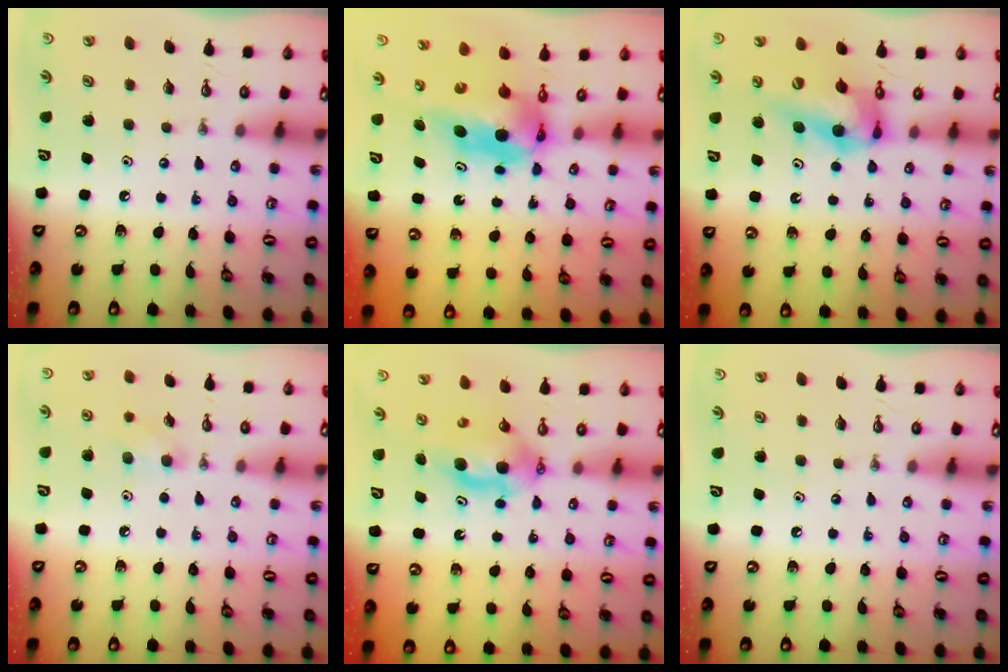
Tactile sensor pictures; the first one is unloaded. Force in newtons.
{"total": 5.6, "press": 5.6, "slide": 0.3}
{"total": 11.6, "press": 11.6, "slide": 1.0}
{"total": 7.0, "press": 6.8, "slide": 1.5}
{"total": 6.8, "press": 5.9, "slide": 3.2}
{"total": 0.0}